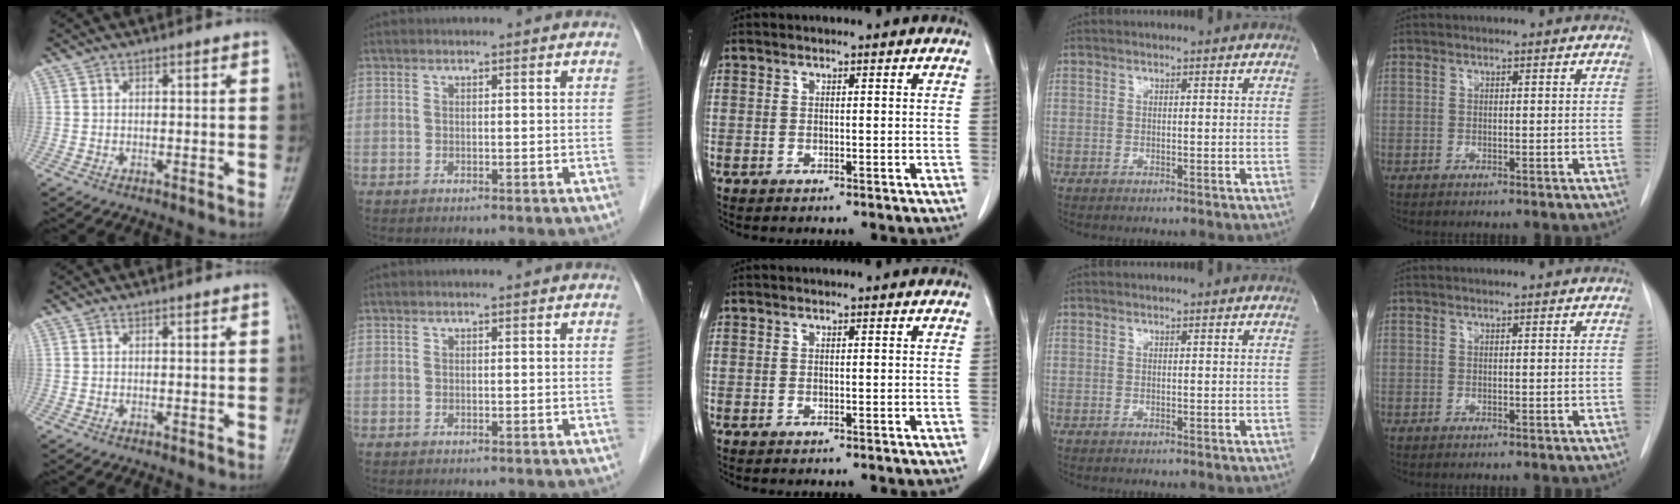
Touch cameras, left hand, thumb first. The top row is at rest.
{}